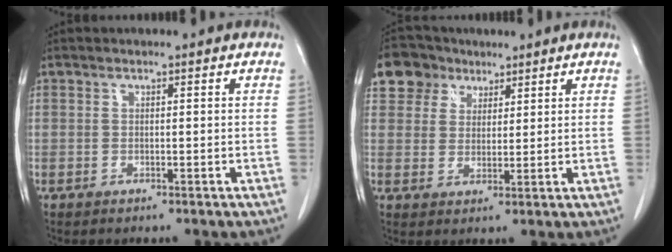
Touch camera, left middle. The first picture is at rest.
{"total": 6.3, "force": [4.0, 4.8, 0.9], "torque": [-0.022, 0.016, 0.077]}